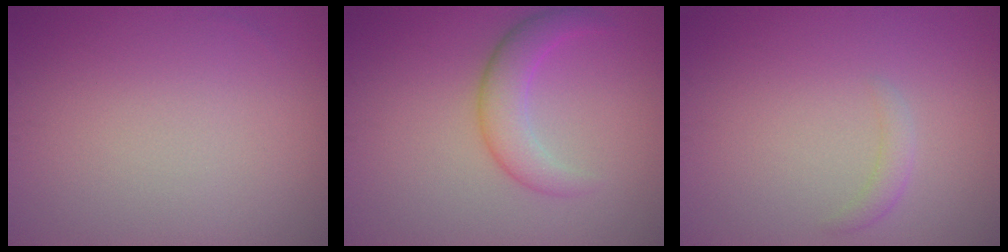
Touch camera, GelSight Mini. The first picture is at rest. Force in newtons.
{"total": 3.3, "press": 3.3, "slide": 0.2}
{"total": 1.1, "press": 1.1, "slide": 0.0}